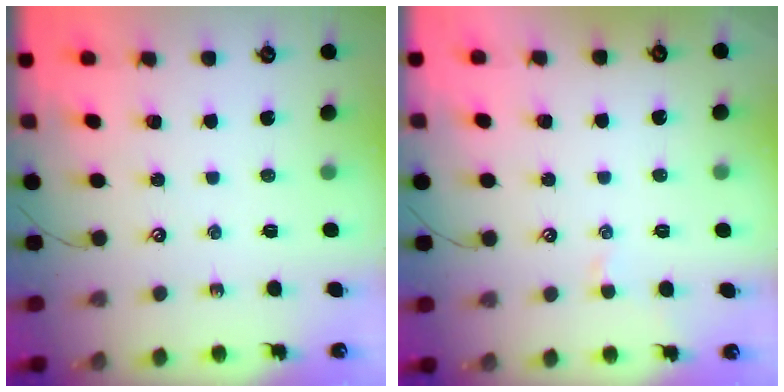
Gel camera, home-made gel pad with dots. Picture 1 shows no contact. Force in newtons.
{"total": 1.0, "press": 0.8, "slide": 0.4}